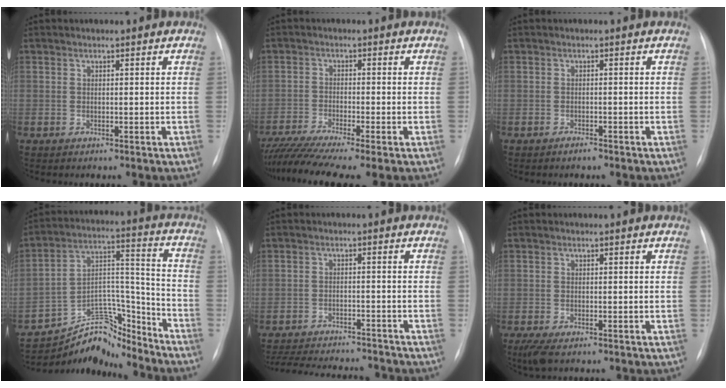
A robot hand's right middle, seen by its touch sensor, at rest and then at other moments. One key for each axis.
{"total": 10.4, "fx": -8.3, "fy": -0.2, "fz": 6.3, "tx": -0.109, "ty": -0.019, "tz": -0.136}
{"total": 1.1, "fx": -0.9, "fy": 0.2, "fz": 0.5, "tx": -0.011, "ty": -0.001, "tz": -0.012}
{"total": 12.9, "fx": -12.5, "fy": 3.1, "fz": 1.3, "tx": -0.017, "ty": 0.068, "tz": -0.211}
{"total": 15.4, "fx": -14.2, "fy": 2.9, "fz": 5.2, "tx": -0.114, "ty": -0.009, "tz": -0.198}
{"total": 3.0, "fx": -2.0, "fy": 0.9, "fz": 2.1, "tx": -0.044, "ty": -0.010, "tz": -0.032}